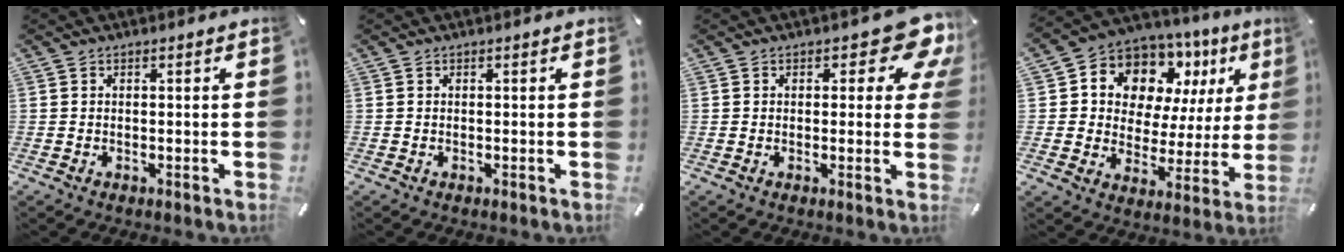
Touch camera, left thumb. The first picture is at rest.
{"total": 0.0}
{"total": 9.8, "force": [4.8, 4.5, 7.2], "torque": [-0.073, -0.028, 0.077]}
{"total": 10.8, "force": [6.6, 7.9, 3.5], "torque": [-0.077, -0.054, 0.126]}